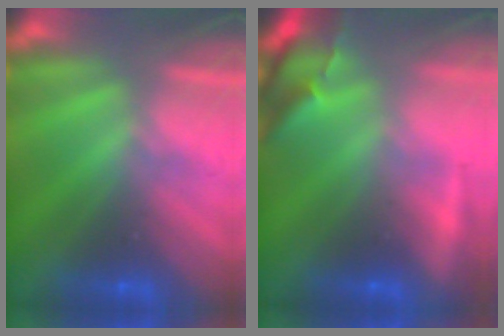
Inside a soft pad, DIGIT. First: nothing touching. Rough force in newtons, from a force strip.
{"total": 5.7}